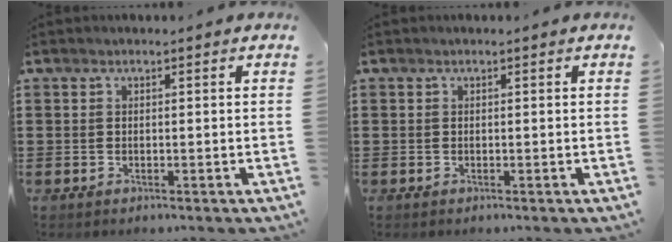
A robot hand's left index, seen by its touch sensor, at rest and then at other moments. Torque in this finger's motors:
{"motor_torque": [0.00, 0.00, 0.00, 0.01]}